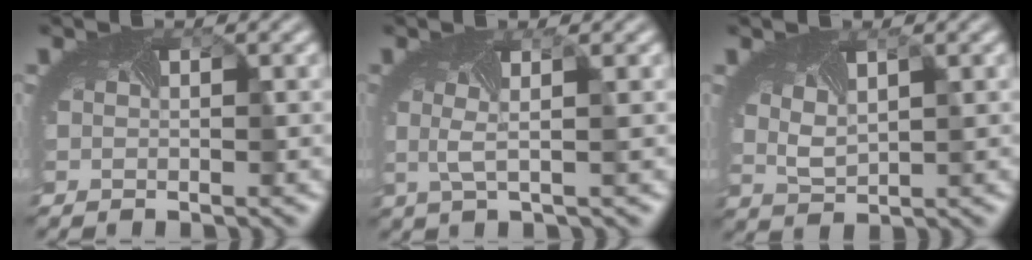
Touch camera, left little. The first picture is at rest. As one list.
[{"total": 1.5, "force": [0.2, -0.3, 1.5], "torque": [-0.037, 0.000, 0.001]}, {"total": 2.0, "force": [1.2, 0.8, 1.4], "torque": [-0.030, 0.001, 0.026]}]